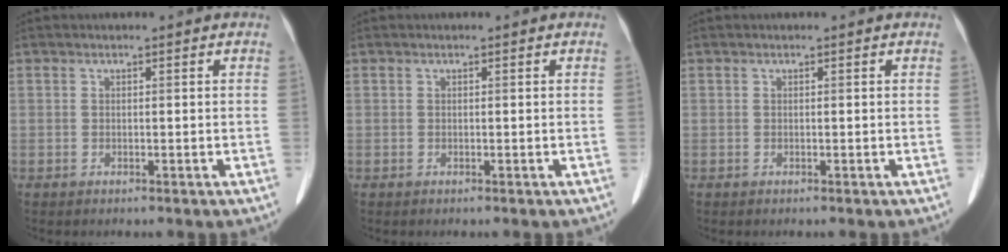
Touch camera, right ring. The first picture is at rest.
{"total": 0.0}
{"total": 0.0}